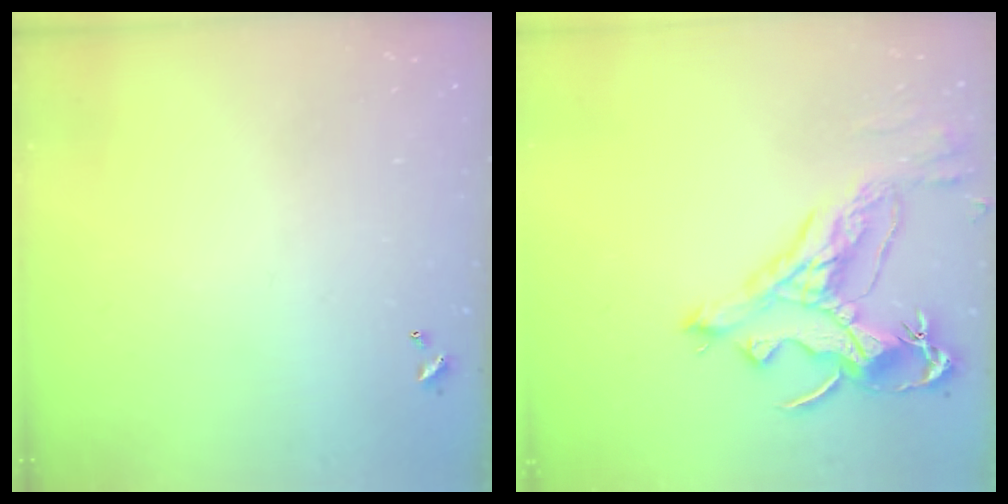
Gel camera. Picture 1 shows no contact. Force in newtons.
{"total": 5.8, "press": 5.5, "slide": 1.6}